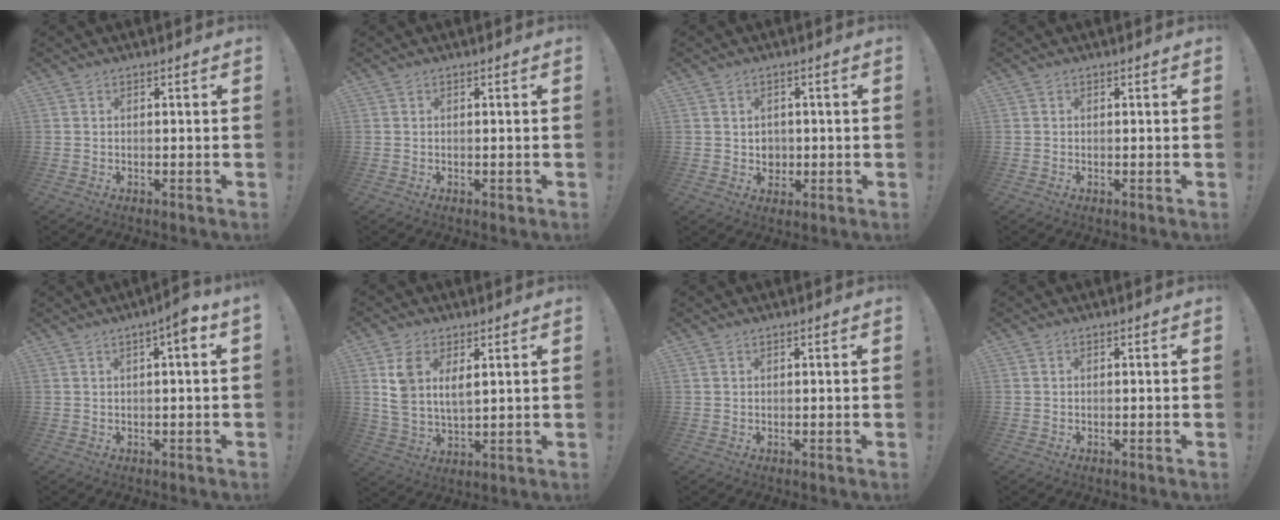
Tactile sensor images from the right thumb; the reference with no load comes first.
{"total": 0.6, "force": [0.1, 0.4, 0.5], "torque": [-0.009, 0.001, 0.001]}
{"total": 4.2, "force": [0.7, 4.0, 1.0], "torque": [-0.006, -0.008, 0.013]}
{"total": 0.0}
{"total": 3.8, "force": [1.0, -0.1, 3.7], "torque": [-0.048, -0.009, 0.007]}
{"total": 8.6, "force": [3.7, 4.9, 6.0], "torque": [-0.101, -0.012, 0.069]}
{"total": 0.6, "force": [0.5, 0.3, 0.3], "torque": [-0.010, 0.002, 0.011]}
{"total": 0.0}